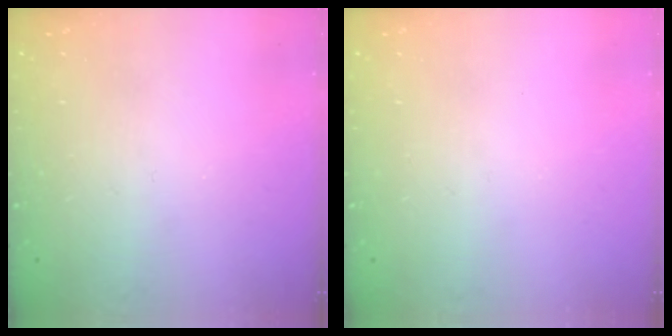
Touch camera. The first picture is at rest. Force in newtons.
{"total": 0.0}